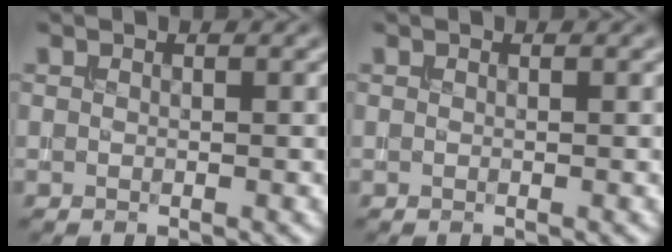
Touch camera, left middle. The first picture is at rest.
{"total": 0.0}